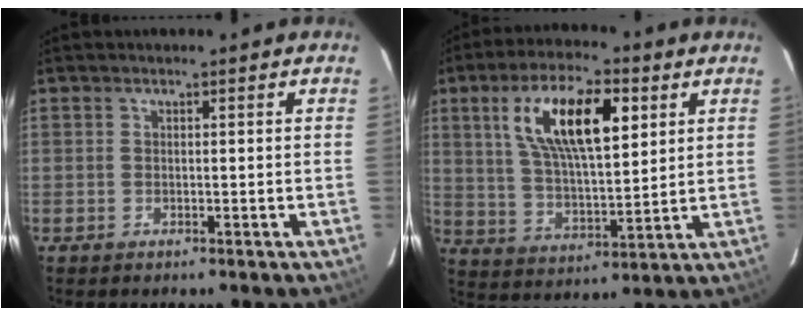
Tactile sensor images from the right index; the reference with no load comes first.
{"total": 16.4, "force": [6.3, 6.0, 13.9], "torque": [-0.249, 0.019, 0.117]}